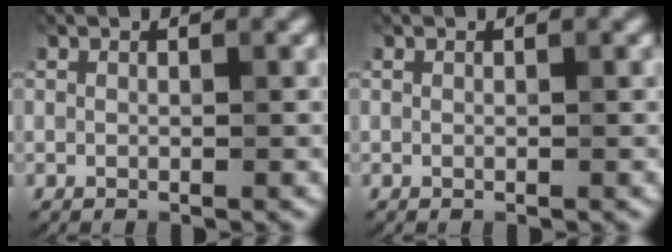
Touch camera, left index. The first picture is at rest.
{"total": 0.0}